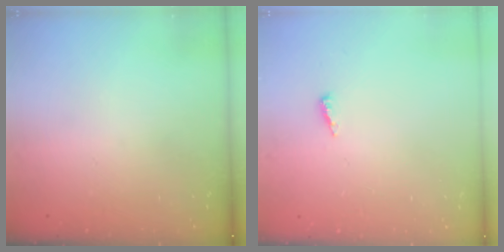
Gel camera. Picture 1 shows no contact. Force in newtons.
{"total": 2.5, "press": 2.5, "slide": 0.2}